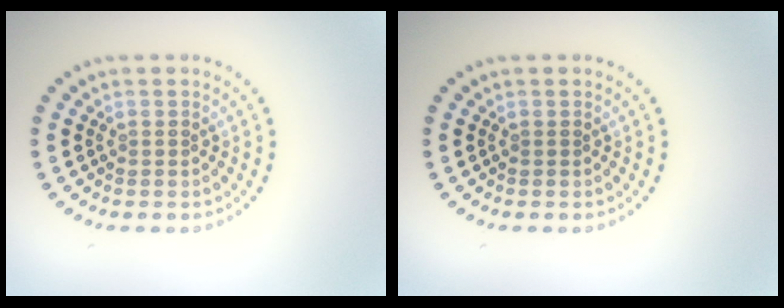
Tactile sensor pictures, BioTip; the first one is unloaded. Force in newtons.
{"total": 0.0}